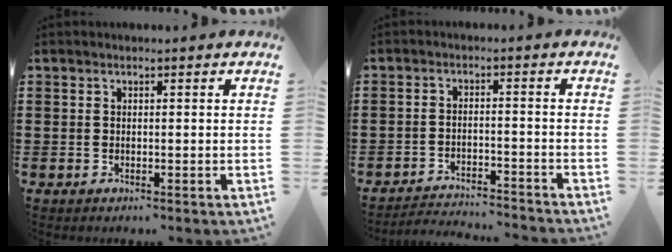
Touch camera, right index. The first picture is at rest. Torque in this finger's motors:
{"motor_torque": [1.02, 1.12, -0.07, -0.04]}